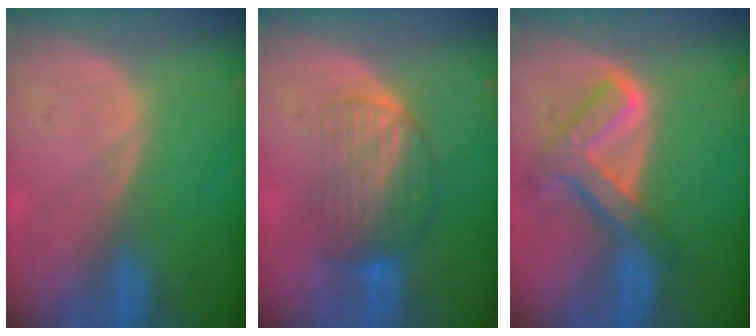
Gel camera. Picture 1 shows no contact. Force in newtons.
{"total": 6.6, "press": 6.3, "slide": 1.9}
{"total": 7.8, "press": 6.6, "slide": 4.1}